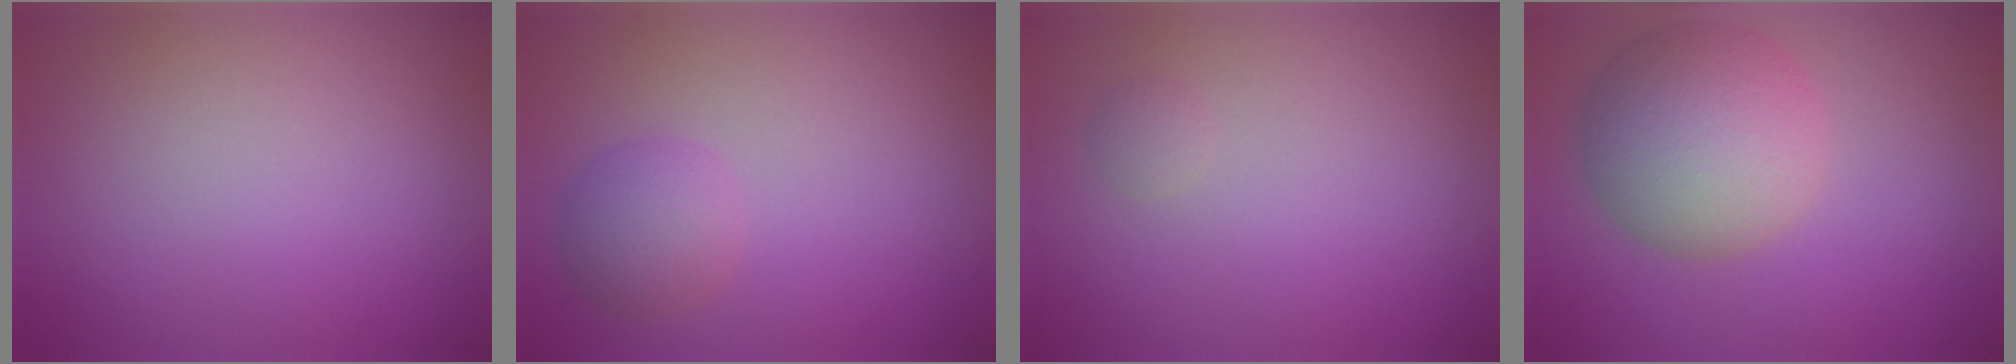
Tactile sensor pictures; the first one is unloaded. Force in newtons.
{"total": 2.7, "press": 2.7, "slide": 0.2}
{"total": 0.7, "press": 0.7, "slide": 0.0}
{"total": 8.0, "press": 8.0, "slide": 0.5}